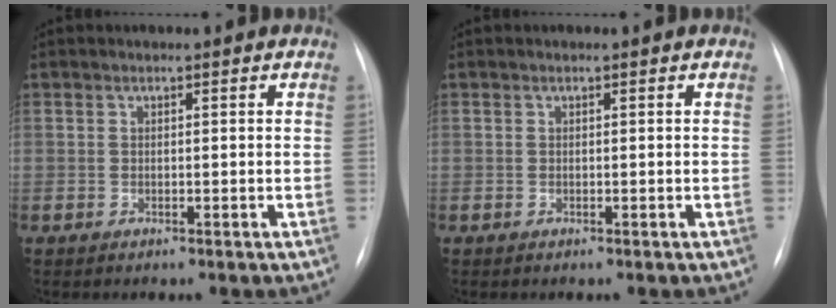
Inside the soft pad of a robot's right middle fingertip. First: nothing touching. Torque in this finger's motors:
{"motor_torque": [0.11, -0.53, 0.05, 0.02]}